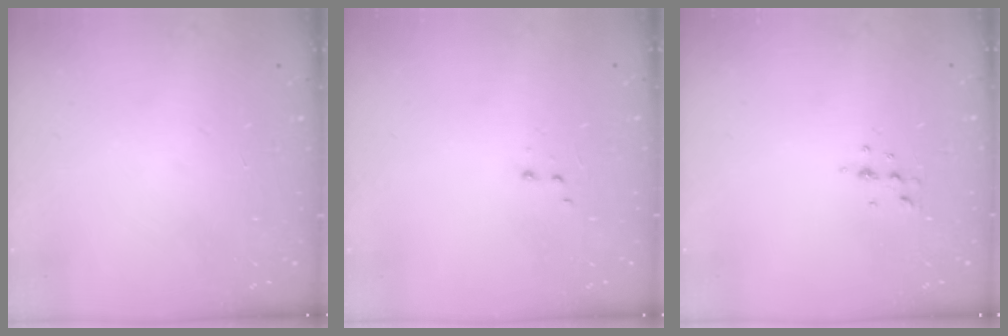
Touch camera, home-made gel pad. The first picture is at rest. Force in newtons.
{"total": 1.9, "press": 1.8, "slide": 0.5}
{"total": 4.1, "press": 3.7, "slide": 1.8}